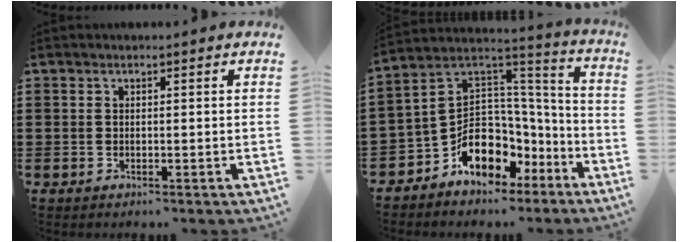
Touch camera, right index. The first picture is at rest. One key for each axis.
{"total": 10.5, "fx": -4.4, "fy": 8.2, "fz": 4.8, "tx": -0.107, "ty": -0.006, "tz": -0.076}